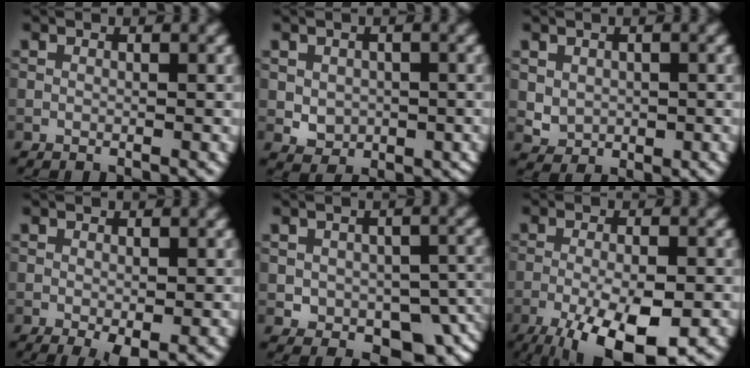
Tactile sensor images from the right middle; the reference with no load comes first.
{"total": 3.0, "force": [-0.1, 2.5, 1.7], "torque": [-0.026, -0.008, 0.005]}
{"total": 2.2, "force": [0.3, 1.9, 1.0], "torque": [-0.019, -0.007, 0.011]}
{"total": 1.8, "force": [-0.6, 0.6, 1.6], "torque": [-0.026, -0.008, -0.007]}
{"total": 7.6, "force": [-2.1, 5.1, 5.1], "torque": [-0.067, -0.021, -0.022]}
{"total": 9.6, "force": [-5.0, 2.9, 7.7], "torque": [-0.139, -0.017, -0.084]}